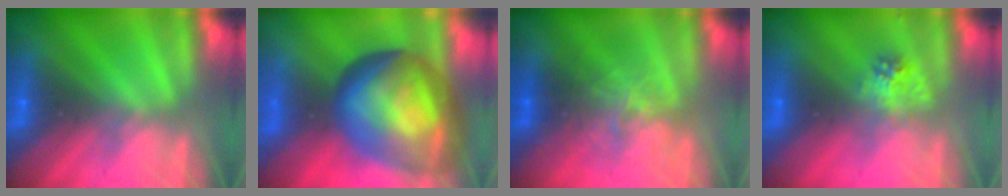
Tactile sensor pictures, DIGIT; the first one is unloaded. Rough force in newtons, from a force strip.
{"total": 7.5}
{"total": 2.4}
{"total": 2.3}